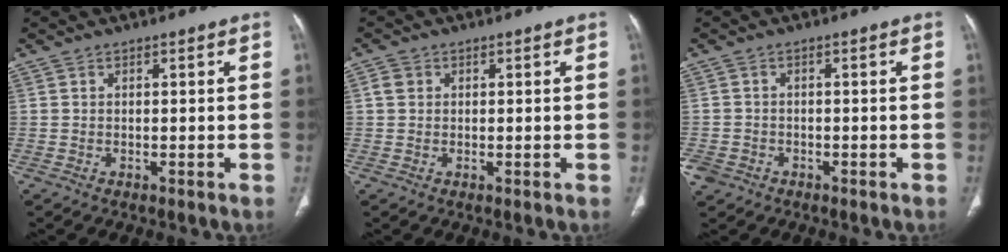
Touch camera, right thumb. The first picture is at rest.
{"total": 2.0, "force": [0.6, 1.7, 0.8], "torque": [-0.010, 0.002, 0.010]}
{"total": 3.5, "force": [-1.9, 2.9, 1.0], "torque": [-0.021, 0.011, -0.032]}